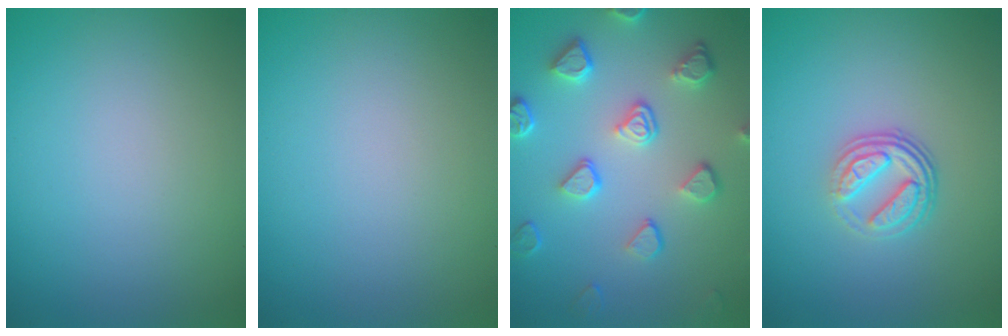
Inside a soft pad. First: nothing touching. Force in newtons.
{"total": 0.0}
{"total": 4.6, "press": 3.9, "slide": 2.4}
{"total": 3.7, "press": 2.7, "slide": 2.6}